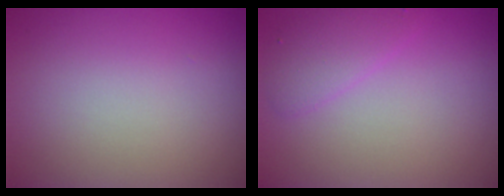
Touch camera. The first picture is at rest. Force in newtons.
{"total": 2.0, "press": 2.0, "slide": 0.1}